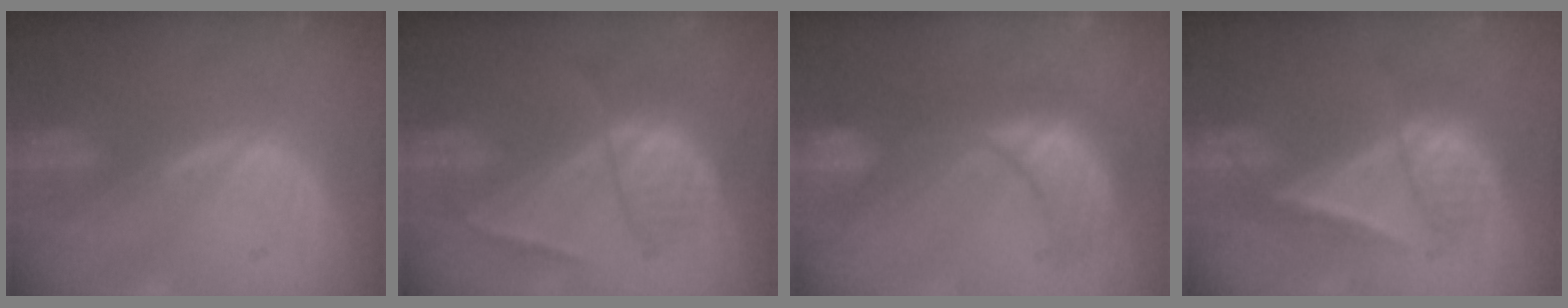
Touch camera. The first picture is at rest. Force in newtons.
{"total": 6.8, "press": 6.0, "slide": 3.2}
{"total": 9.1, "press": 9.0, "slide": 1.1}
{"total": 6.7, "press": 6.1, "slide": 2.9}